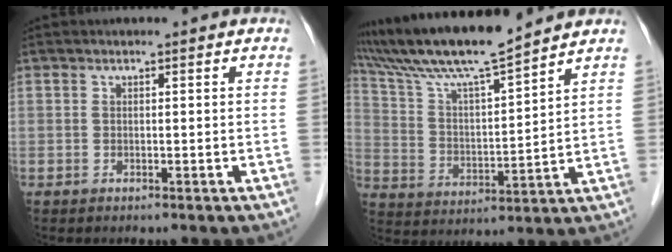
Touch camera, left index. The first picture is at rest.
{"total": 13.8, "force": [12.2, -0.6, 6.4], "torque": [-0.130, 0.008, 0.223]}